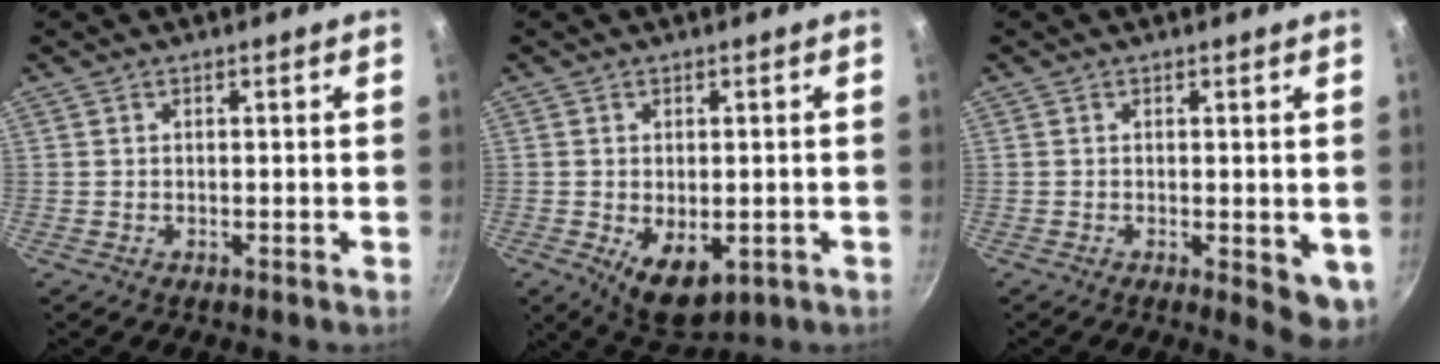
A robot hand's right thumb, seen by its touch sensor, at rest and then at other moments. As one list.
[{"total": 8.2, "force": [-2.1, 4.8, 6.3], "torque": [-0.080, -0.010, -0.015]}, {"total": 5.5, "force": [-0.7, 2.2, 5.0], "torque": [-0.051, -0.008, -0.007]}]